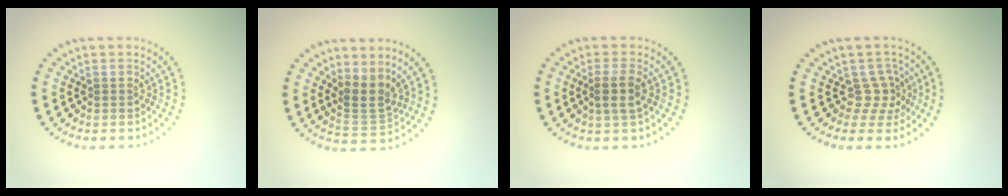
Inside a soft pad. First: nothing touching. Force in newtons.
{"total": 2.8, "press": 2.1, "slide": 1.8}
{"total": 2.1, "press": 1.8, "slide": 1.1}
{"total": 2.2, "press": 1.4, "slide": 1.6}